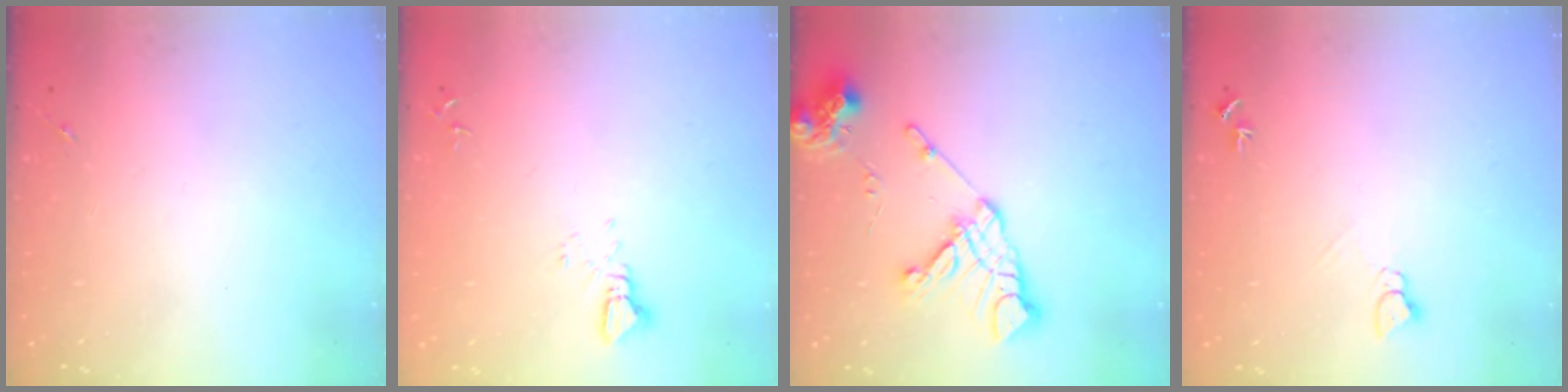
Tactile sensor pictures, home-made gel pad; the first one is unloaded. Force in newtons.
{"total": 2.5, "press": 2.5, "slide": 0.1}
{"total": 14.4, "press": 14.3, "slide": 1.9}
{"total": 4.4, "press": 4.4, "slide": 0.4}